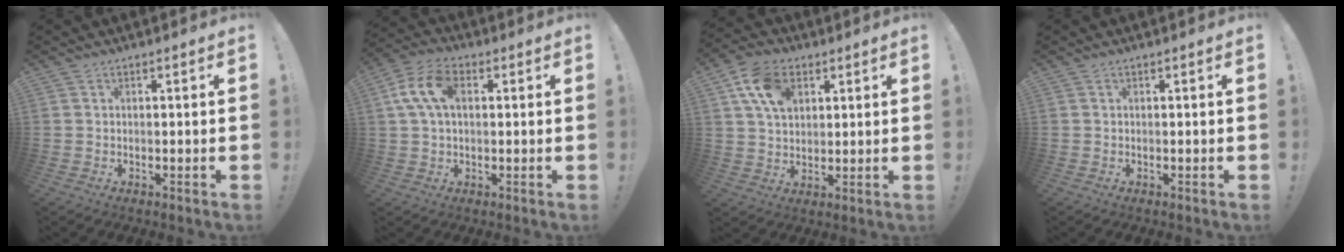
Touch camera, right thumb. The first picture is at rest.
{"total": 11.4, "force": [2.4, 7.2, 8.5], "torque": [-0.155, 0.013, 0.047]}
{"total": 12.3, "force": [5.1, 8.5, 7.3], "torque": [-0.116, -0.004, 0.099]}
{"total": 0.0}